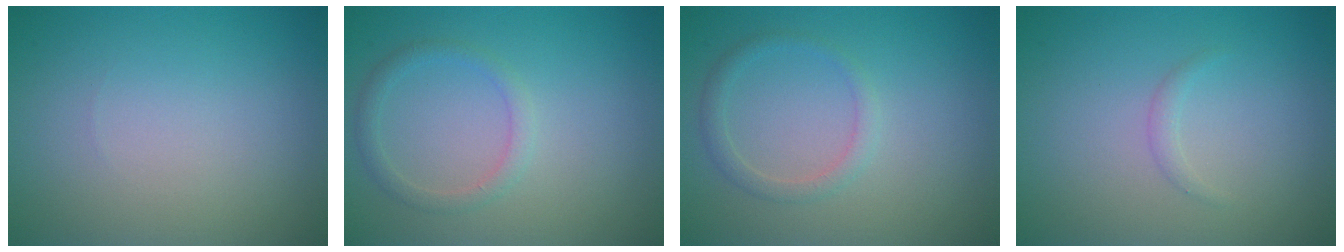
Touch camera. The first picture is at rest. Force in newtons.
{"total": 1.6, "press": 1.6, "slide": 0.1}
{"total": 1.5, "press": 1.5, "slide": 0.1}
{"total": 0.8, "press": 0.8, "slide": 0.1}